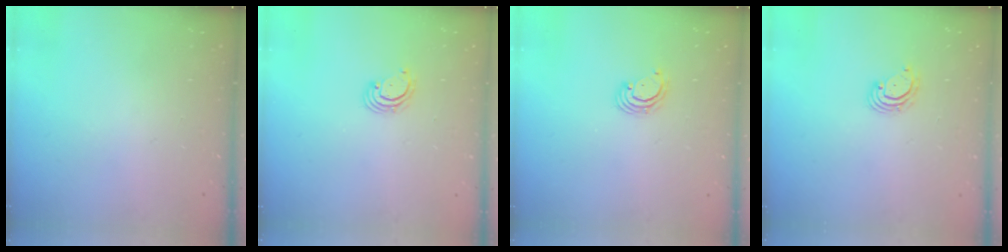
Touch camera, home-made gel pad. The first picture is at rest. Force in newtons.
{"total": 2.6, "press": 2.6, "slide": 0.3}
{"total": 2.4, "press": 2.4, "slide": 0.2}
{"total": 2.9, "press": 2.9, "slide": 0.1}